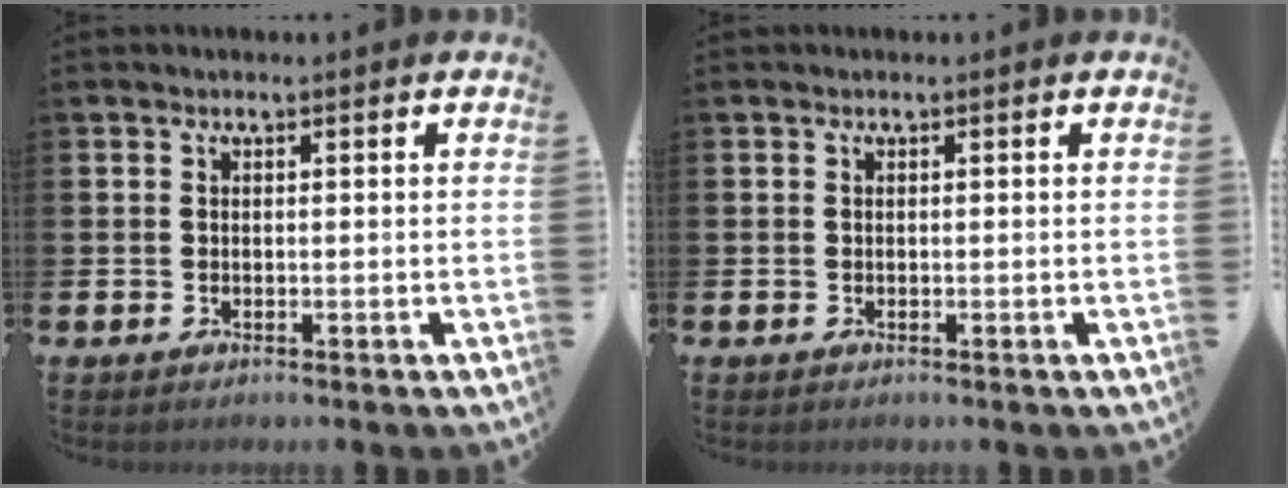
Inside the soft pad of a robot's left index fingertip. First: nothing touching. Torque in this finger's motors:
{"motor_torque": [0.00, 0.00, -0.01, 0.00]}